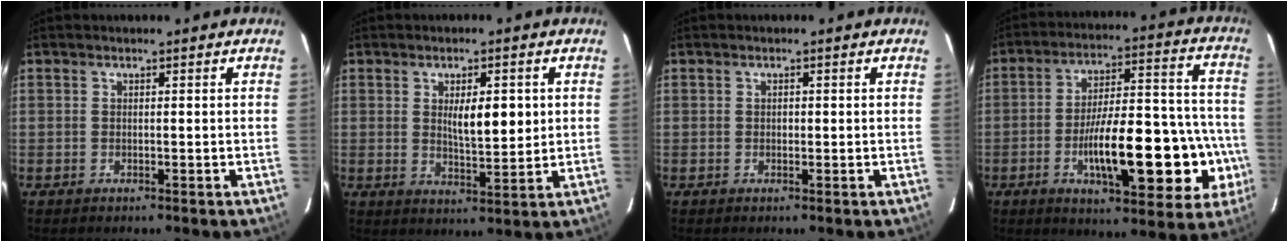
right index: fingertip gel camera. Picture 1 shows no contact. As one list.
[{"total": 6.5, "force": [1.3, 1.9, 6.1], "torque": [-0.097, -0.006, 0.026]}, {"total": 0.5, "force": [0.0, 0.3, 0.4], "torque": [-0.009, 0.001, 0.000]}, {"total": 21.0, "force": [-6.2, 6.0, 19.2], "torque": [-0.223, 0.036, -0.077]}]